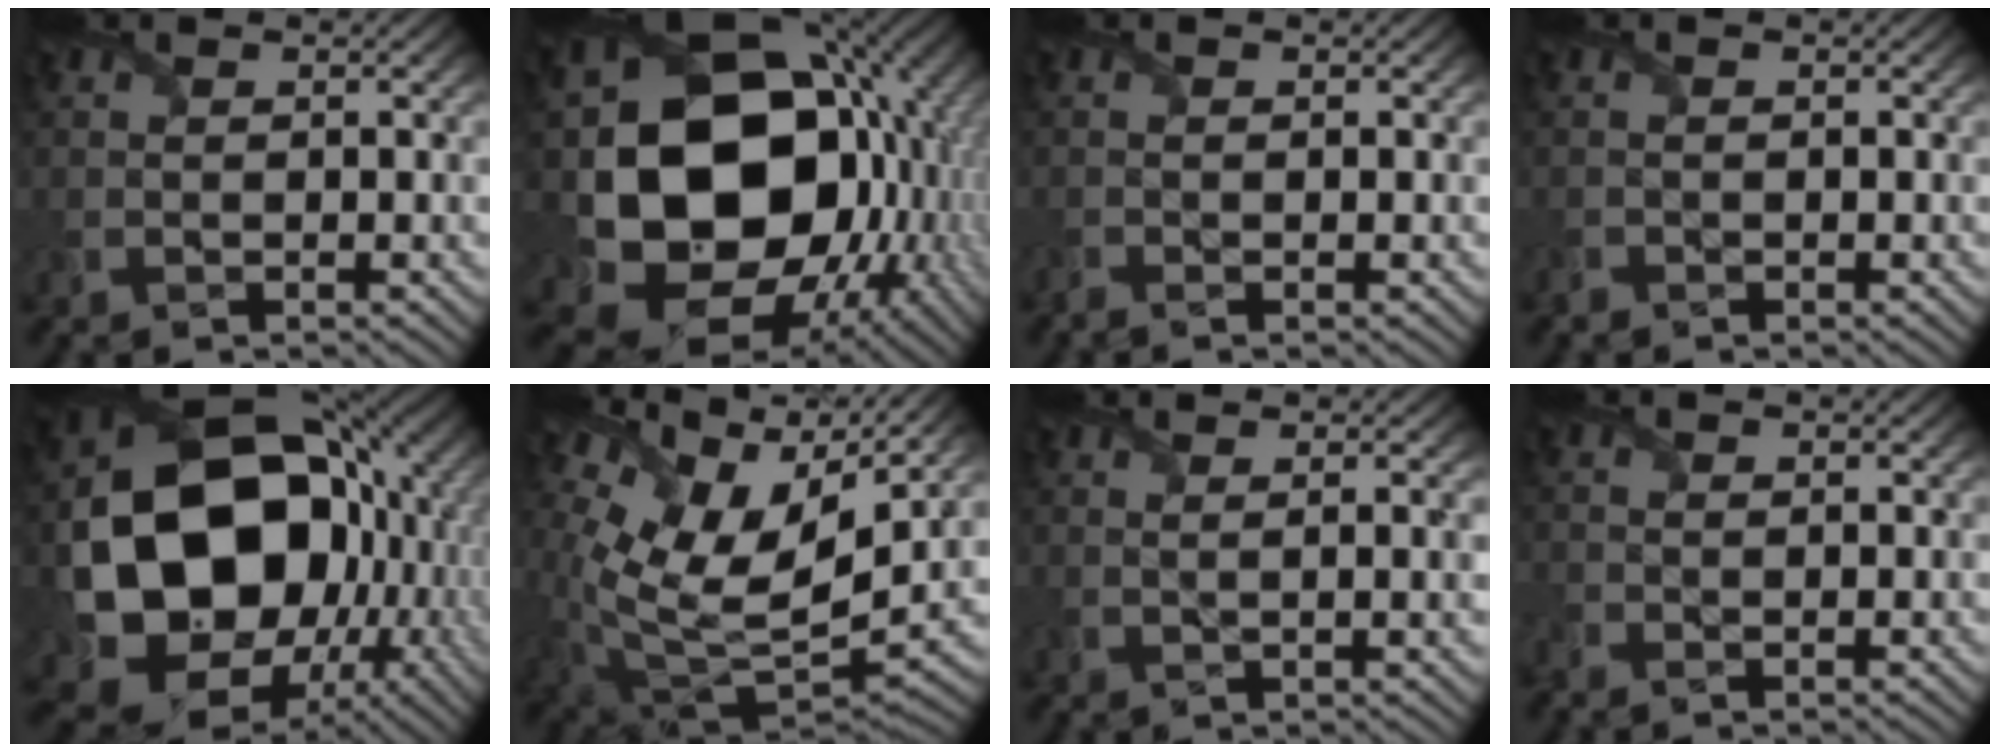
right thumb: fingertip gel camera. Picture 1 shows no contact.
{"total": 20.4, "force": [-1.7, 16.4, 12.1], "torque": [-0.257, -0.059, 0.004]}
{"total": 0.9, "force": [-0.9, 0.1, 0.4], "torque": [-0.010, -0.006, -0.022]}
{"total": 0.9, "force": [-0.8, 0.2, 0.1], "torque": [-0.004, -0.004, -0.017]}
{"total": 20.2, "force": [-1.4, 16.2, 11.9], "torque": [-0.240, -0.048, -0.001]}
{"total": 15.7, "force": [6.1, 8.6, 11.7], "torque": [-0.261, -0.001, 0.117]}
{"total": 4.0, "force": [1.0, 0.8, 3.8], "torque": [-0.057, 0.012, 0.013]}
{"total": 1.1, "force": [-0.7, 0.3, 0.7], "torque": [-0.023, -0.006, -0.017]}